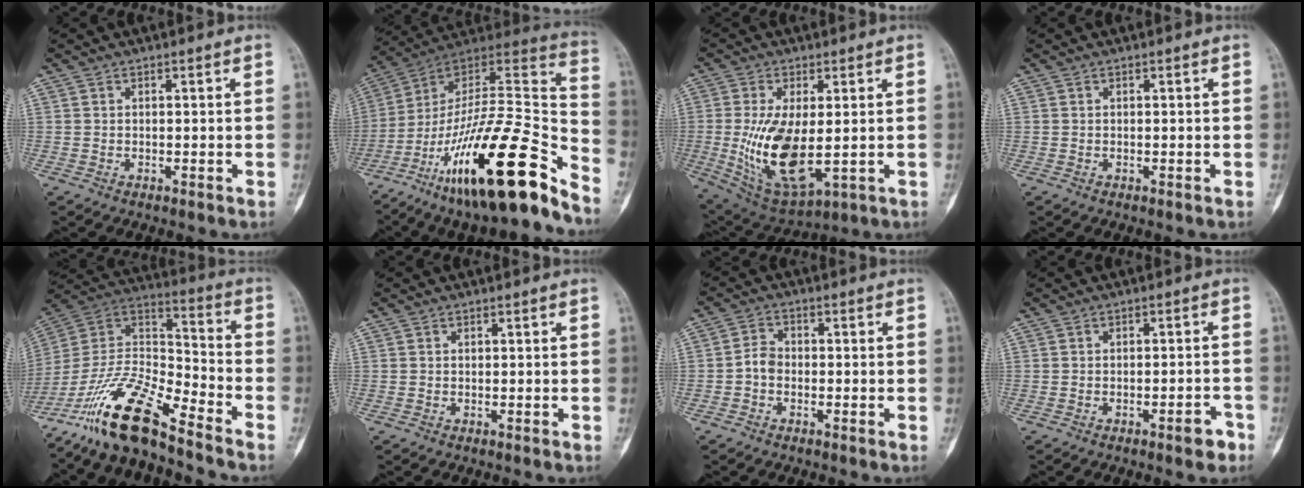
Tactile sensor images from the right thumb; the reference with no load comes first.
{"total": 31.0, "force": [-19.3, 6.5, 23.4], "torque": [-0.345, 0.078, -0.319]}
{"total": 14.6, "force": [-1.0, 6.6, 13.0], "torque": [-0.244, -0.021, 0.005]}
{"total": 0.0}
{"total": 17.6, "force": [-13.3, 3.8, 10.9], "torque": [-0.204, 0.080, -0.254]}
{"total": 0.0}
{"total": 3.1, "force": [-0.9, 2.3, 1.8], "torque": [-0.024, 0.011, -0.027]}
{"total": 3.2, "force": [-2.0, 0.9, 2.4], "torque": [-0.026, 0.015, -0.025]}